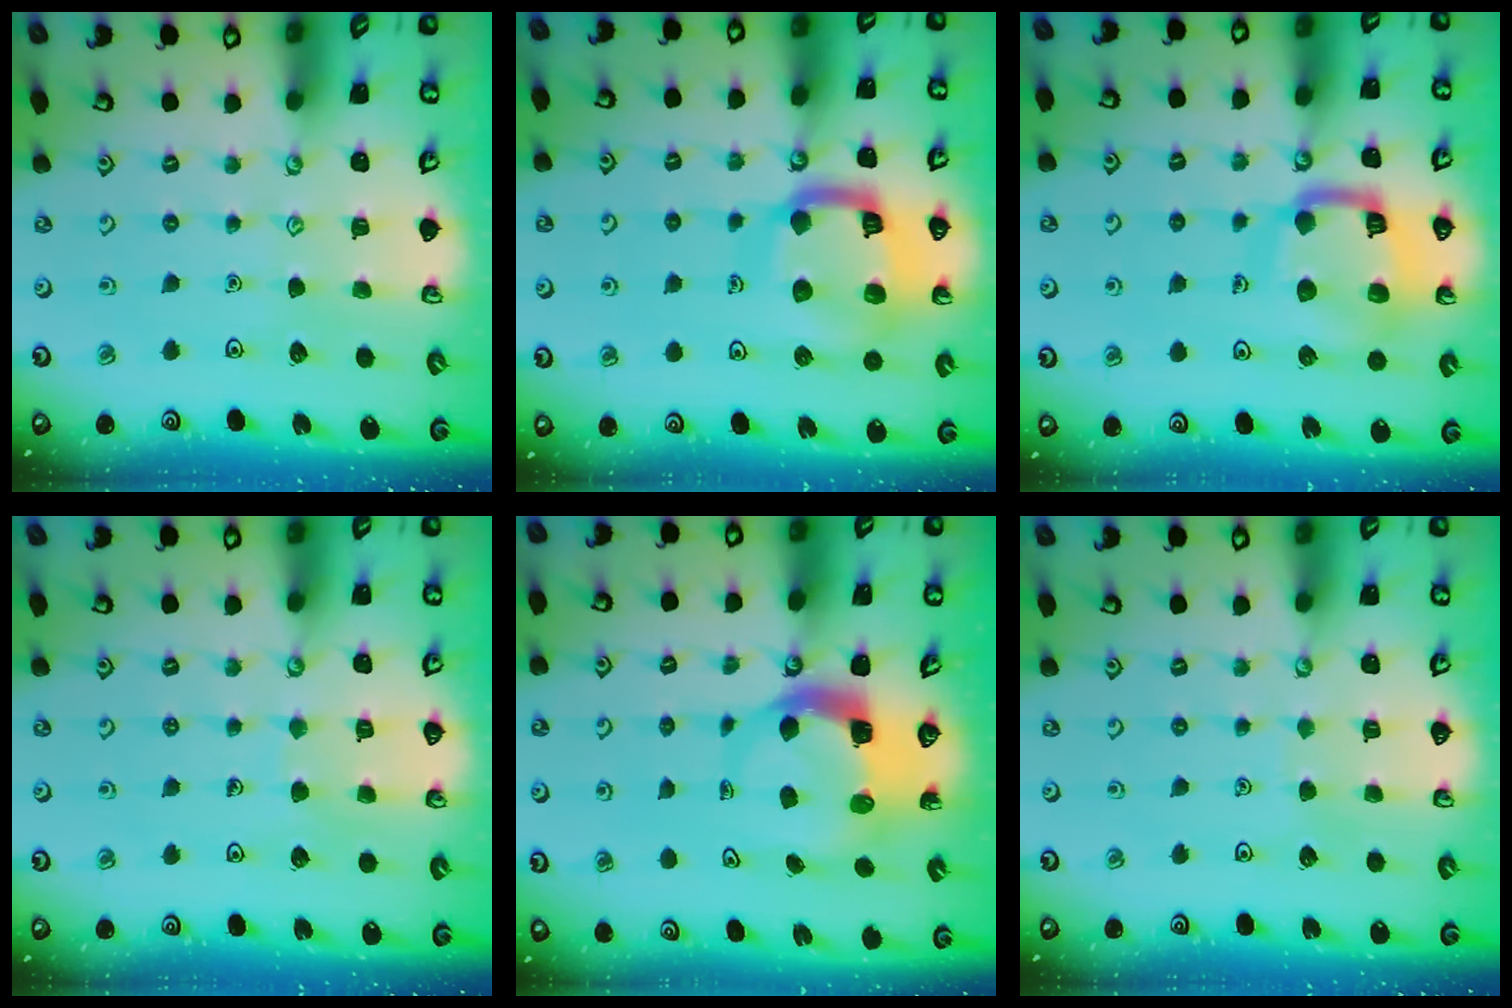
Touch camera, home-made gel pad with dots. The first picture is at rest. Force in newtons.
{"total": 16.6, "press": 16.5, "slide": 1.8}
{"total": 14.3, "press": 14.3, "slide": 1.5}
{"total": 5.6, "press": 5.6, "slide": 0.4}
{"total": 5.6, "press": 5.5, "slide": 0.9}
{"total": 1.3, "press": 1.3, "slide": 0.1}